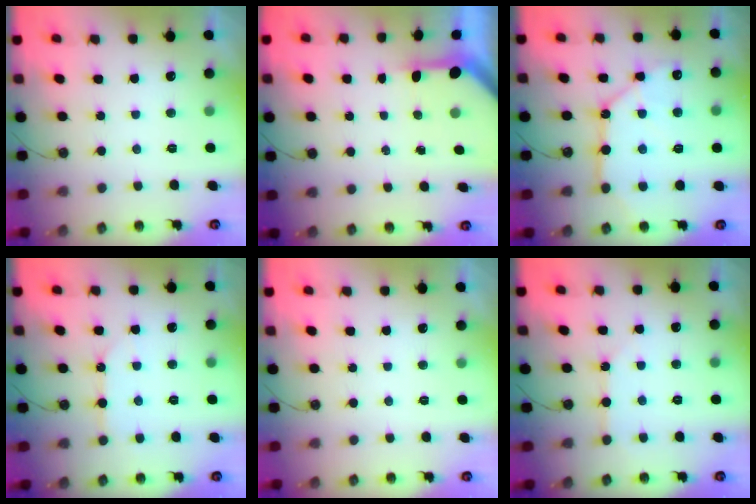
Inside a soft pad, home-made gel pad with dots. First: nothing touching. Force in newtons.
{"total": 3.4, "press": 3.4, "slide": 0.3}
{"total": 12.3, "press": 12.2, "slide": 1.3}
{"total": 6.9, "press": 6.9, "slide": 0.8}
{"total": 0.0}
{"total": 3.3, "press": 3.3, "slide": 0.6}